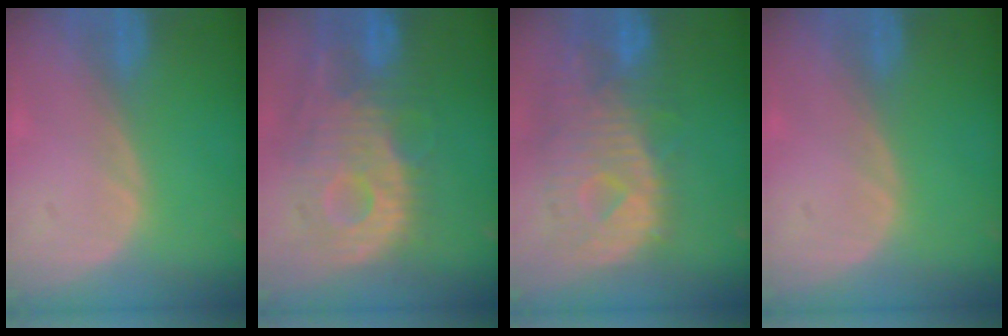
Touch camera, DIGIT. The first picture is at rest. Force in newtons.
{"total": 12.0, "press": 10.8, "slide": 5.3}
{"total": 11.8, "press": 10.2, "slide": 6.0}
{"total": 0.0}